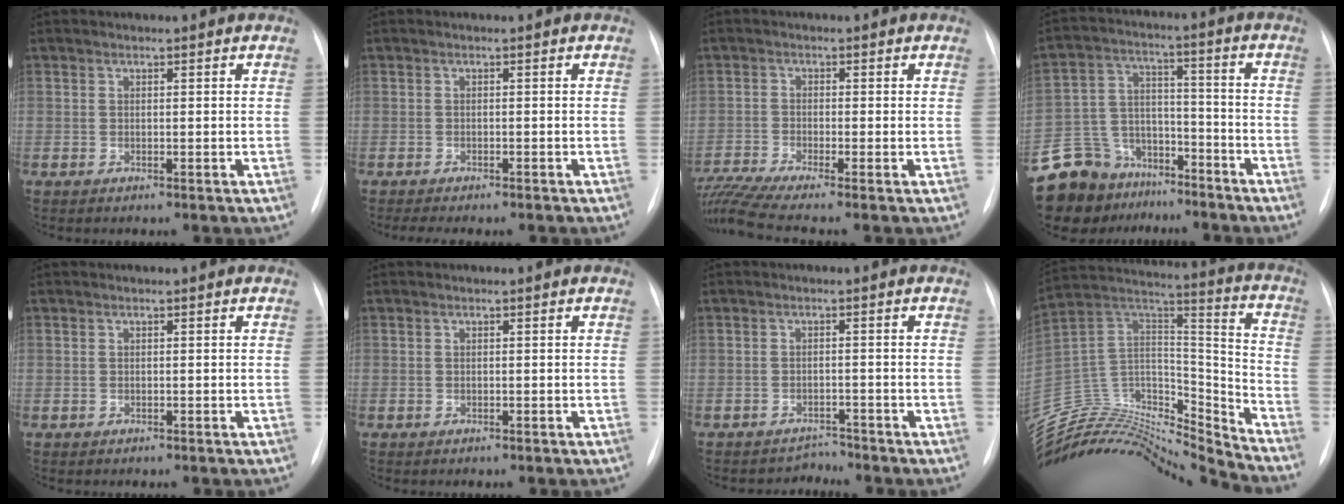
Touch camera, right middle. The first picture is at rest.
{"total": 5.6, "force": [-4.8, 1.3, 2.7], "torque": [-0.034, -0.005, -0.059]}
{"total": 7.0, "force": [-6.0, -1.7, 3.2], "torque": [-0.076, -0.012, -0.110]}
{"total": 16.0, "force": [-12.5, 9.4, 3.1], "torque": [-0.082, 0.052, -0.208]}
{"total": 0.0}
{"total": 0.0}
{"total": 2.4, "force": [-2.0, -0.1, -1.3], "torque": [0.022, -0.002, -0.028]}
{"total": 24.5, "force": [-24.0, 2.7, 4.2], "torque": [-0.085, 0.057, -0.395]}